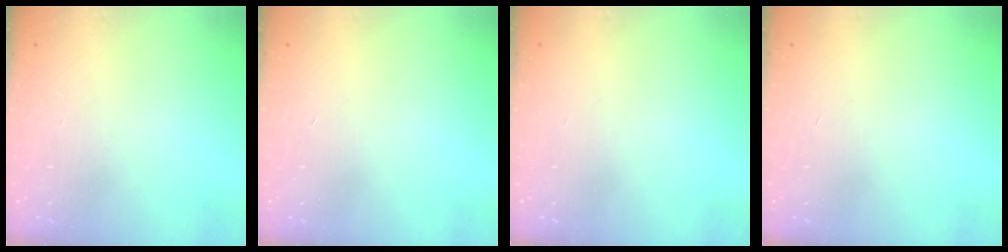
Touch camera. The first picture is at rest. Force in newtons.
{"total": 0.0}
{"total": 0.0}
{"total": 0.0}